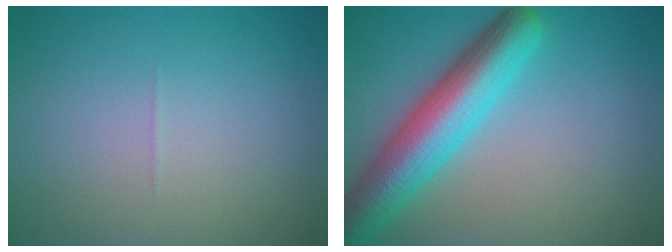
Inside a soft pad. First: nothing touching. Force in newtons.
{"total": 8.1, "press": 8.1, "slide": 0.4}